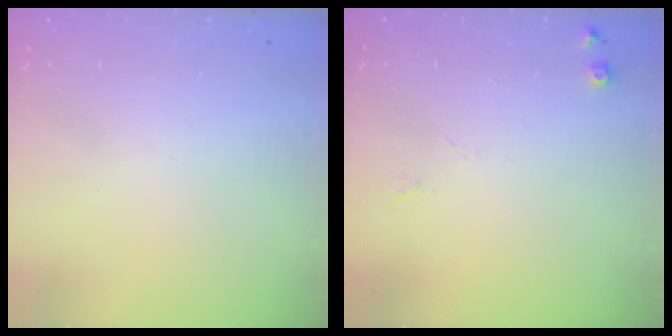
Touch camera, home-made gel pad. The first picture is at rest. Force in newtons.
{"total": 4.4, "press": 4.3, "slide": 0.7}